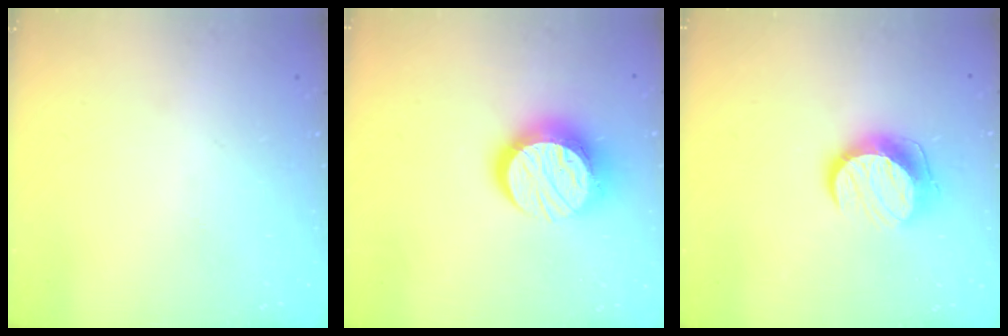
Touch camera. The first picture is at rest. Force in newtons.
{"total": 14.3, "press": 14.2, "slide": 1.6}
{"total": 11.5, "press": 11.5, "slide": 0.8}